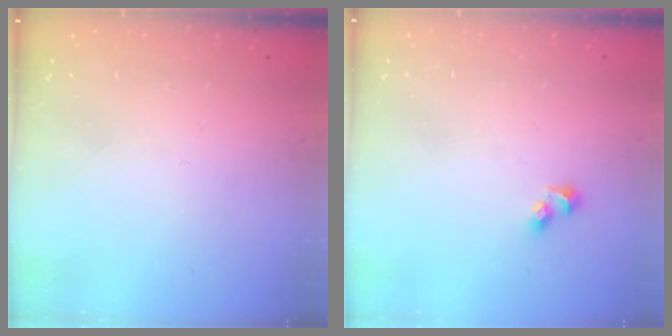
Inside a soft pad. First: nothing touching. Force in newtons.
{"total": 2.1, "press": 1.7, "slide": 1.1}